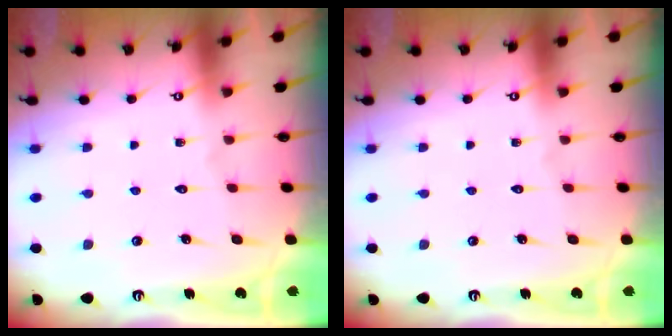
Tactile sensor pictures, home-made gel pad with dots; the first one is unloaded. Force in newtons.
{"total": 0.0}